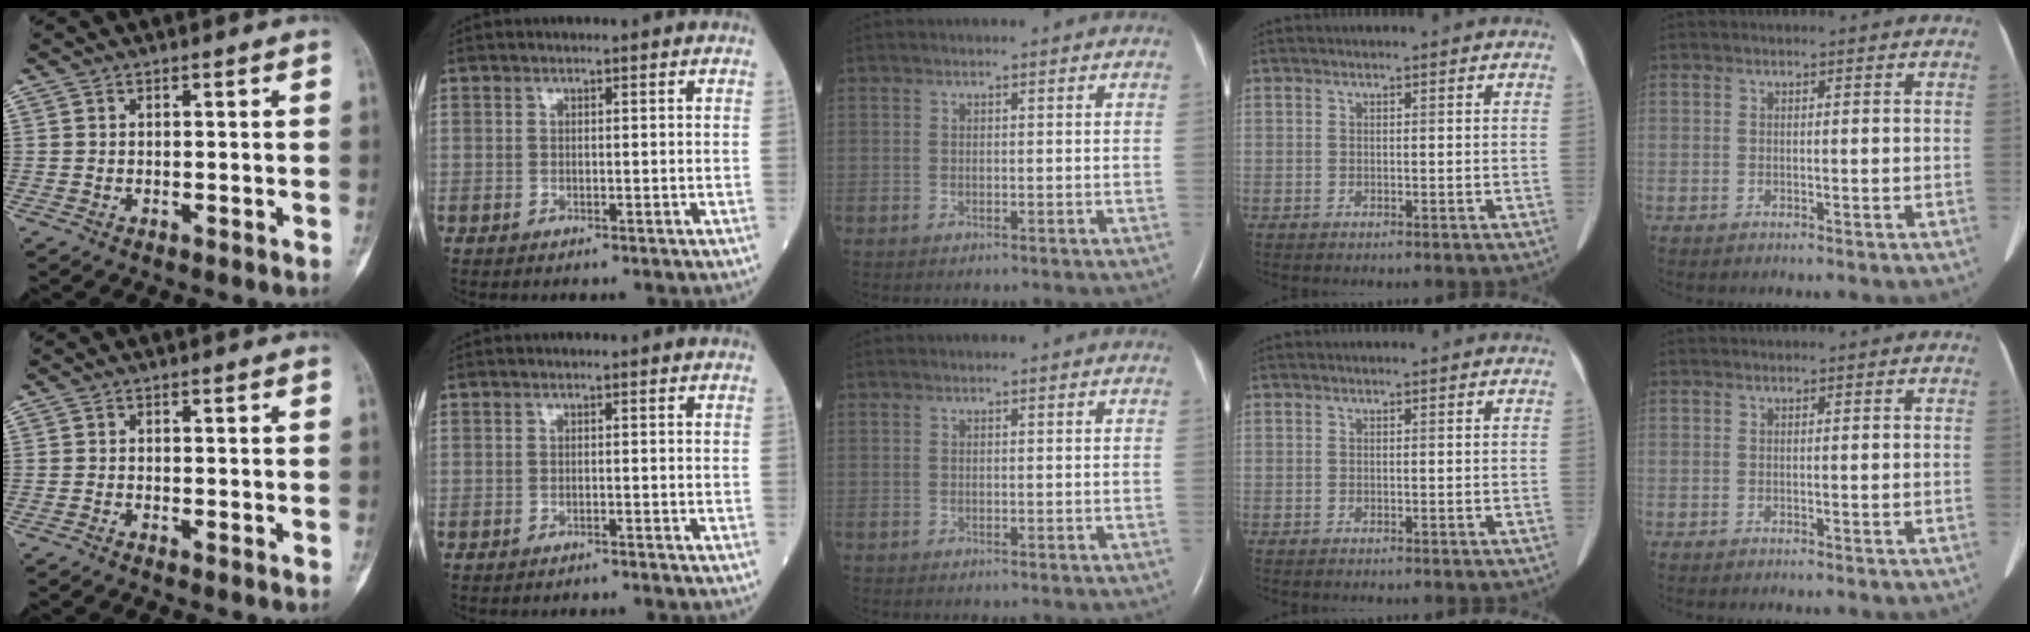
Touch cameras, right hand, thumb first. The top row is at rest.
{"thumb": {"total": 0.5, "force": [-0.5, -0.1, 0.2], "torque": [-0.008, -0.001, -0.013]}, "index": {"total": 0.9, "force": [-0.9, -0.1, 0.2], "torque": [-0.005, -0.001, -0.014]}}